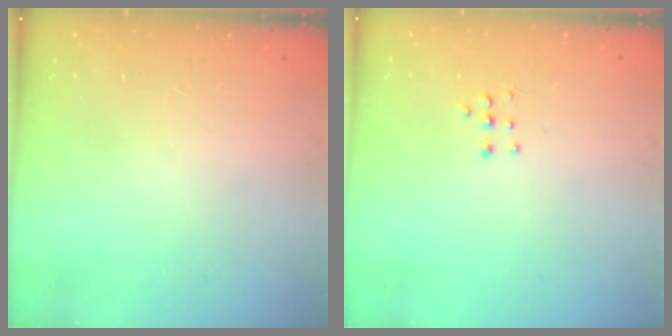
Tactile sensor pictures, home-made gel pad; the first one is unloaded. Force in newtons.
{"total": 4.6, "press": 4.5, "slide": 0.7}